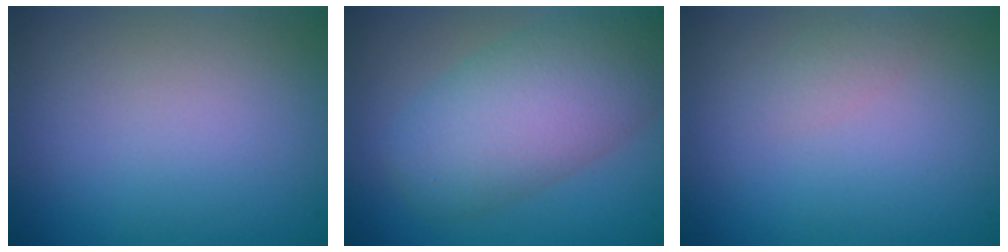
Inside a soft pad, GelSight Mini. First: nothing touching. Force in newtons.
{"total": 7.9, "press": 7.9, "slide": 0.2}
{"total": 1.0, "press": 1.0, "slide": 0.0}